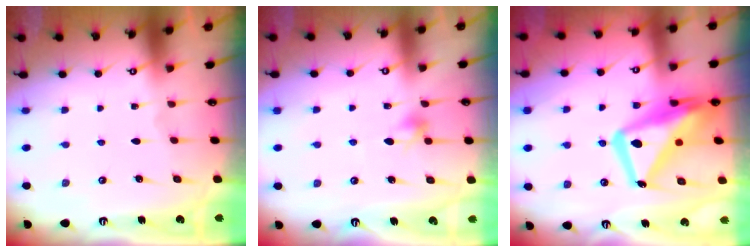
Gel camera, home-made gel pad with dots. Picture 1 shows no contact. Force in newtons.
{"total": 6.6, "press": 6.4, "slide": 1.4}
{"total": 18.8, "press": 18.7, "slide": 2.0}